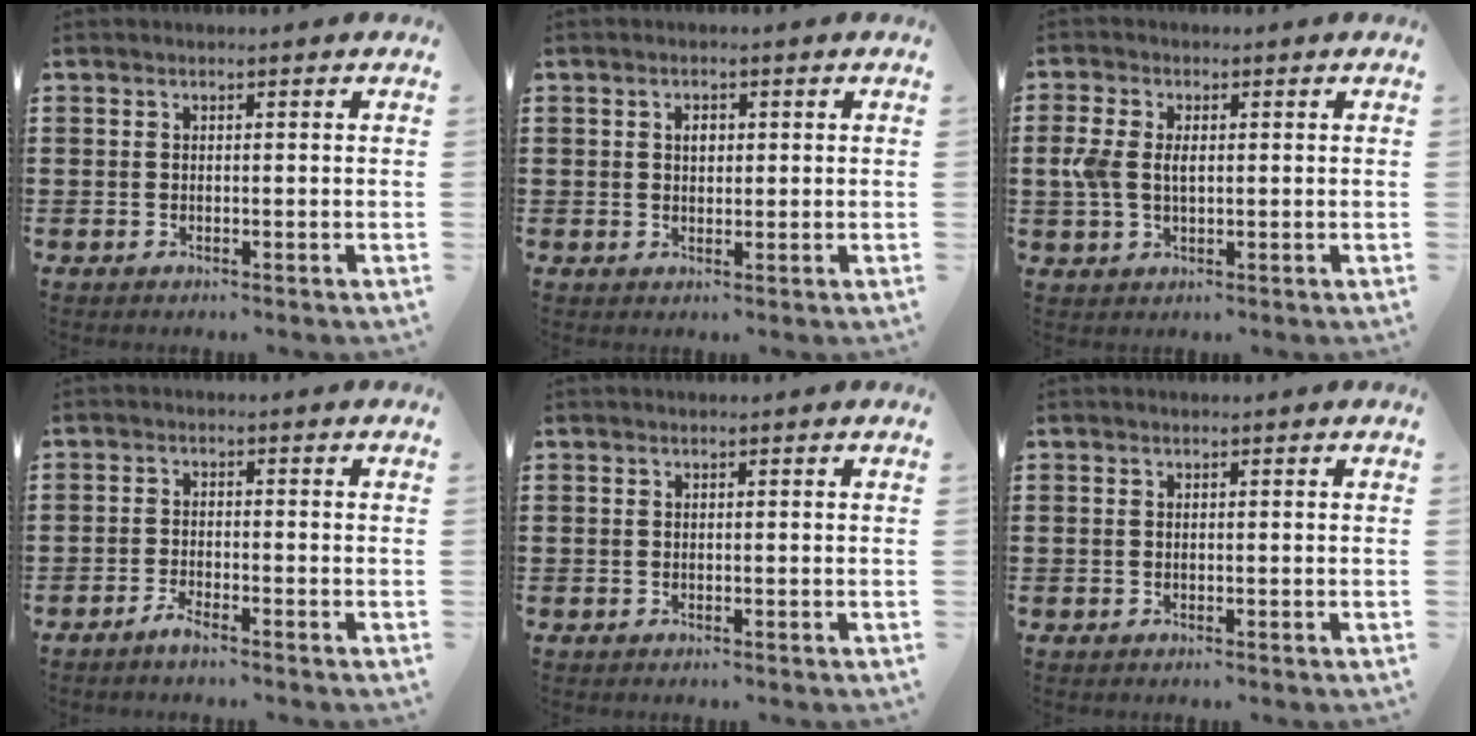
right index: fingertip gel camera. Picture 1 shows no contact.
{"total": 1.9, "force": [0.4, 1.2, 1.4], "torque": [-0.030, 0.009, 0.006]}
{"total": 4.1, "force": [0.2, 2.5, 3.3], "torque": [-0.090, 0.002, -0.005]}
{"total": 1.8, "force": [-1.7, -0.1, 0.8], "torque": [-0.016, -0.002, -0.029]}
{"total": 0.0}
{"total": 0.0}